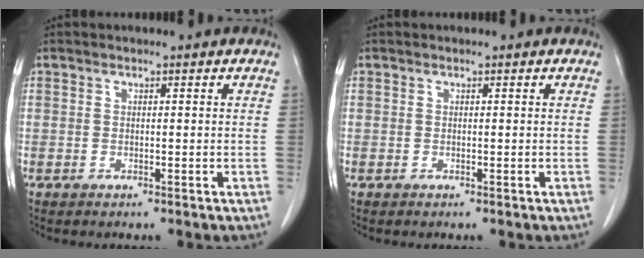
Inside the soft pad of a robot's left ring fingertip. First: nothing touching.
{"total": 0.0}